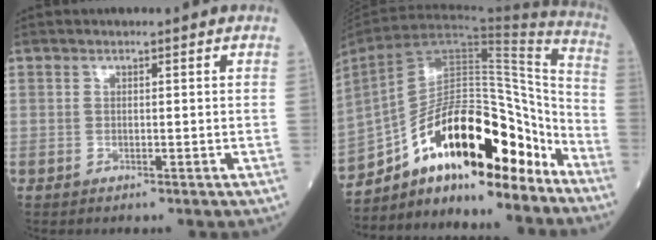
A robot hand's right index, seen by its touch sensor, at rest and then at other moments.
{"total": 23.0, "force": [-15.6, 7.5, 15.2], "torque": [-0.258, 0.032, -0.252]}